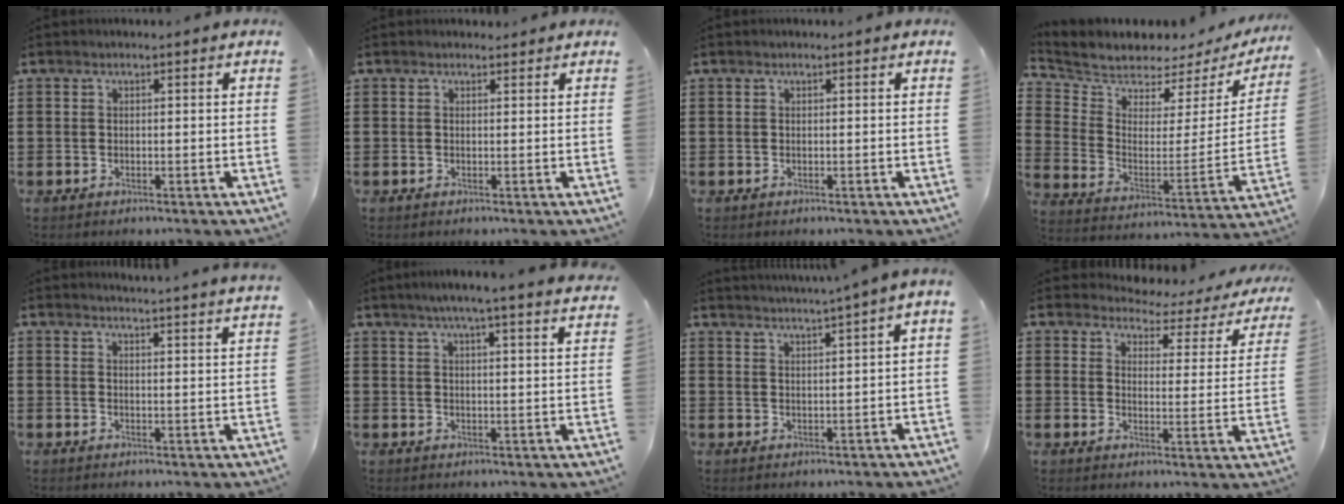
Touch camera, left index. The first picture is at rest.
{"total": 0.8, "force": [0.5, 0.7, 0.0], "torque": [-0.003, 0.005, 0.010]}
{"total": 0.0}
{"total": 4.6, "force": [4.4, 1.4, -0.1], "torque": [-0.037, -0.043, 0.070]}
{"total": 2.9, "force": [2.8, -0.9, 0.2], "torque": [-0.003, -0.020, 0.049]}
{"total": 4.4, "force": [3.8, -0.9, 2.2], "torque": [-0.053, -0.013, 0.064]}
{"total": 2.0, "force": [1.4, -1.0, 0.9], "torque": [-0.018, -0.013, 0.023]}
{"total": 3.2, "force": [3.0, 0.9, 0.4], "torque": [-0.031, -0.027, 0.046]}